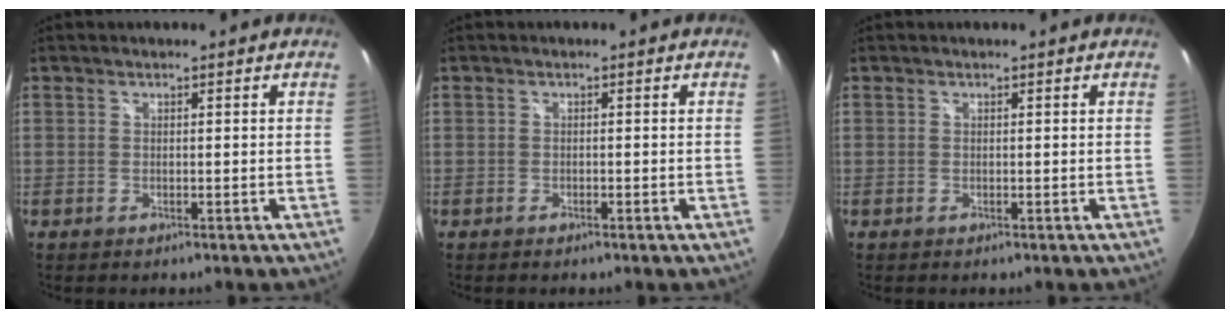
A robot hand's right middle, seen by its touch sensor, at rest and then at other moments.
{"total": 0.6, "force": [-0.4, 0.1, 0.3], "torque": [-0.004, 0.001, -0.010]}
{"total": 0.0}